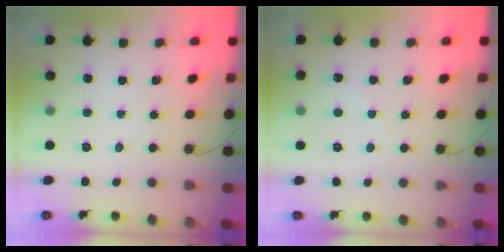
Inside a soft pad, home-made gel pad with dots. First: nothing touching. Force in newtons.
{"total": 5.0, "press": 4.9, "slide": 1.0}